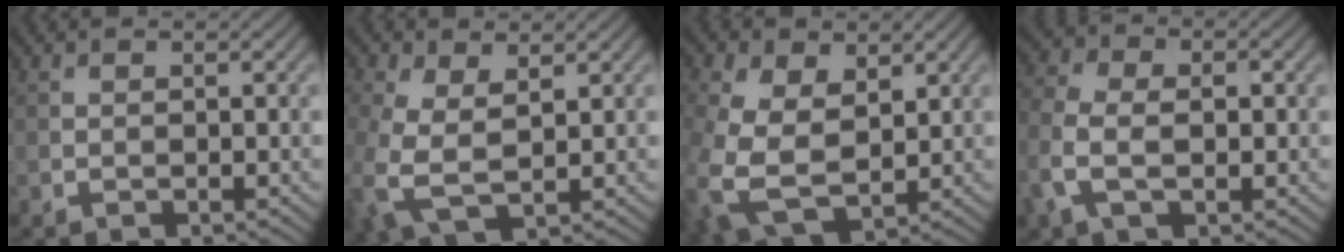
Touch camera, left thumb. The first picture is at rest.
{"total": 7.4, "force": [0.0, 4.5, 5.8], "torque": [-0.171, -0.011, 0.005]}
{"total": 10.9, "force": [-0.1, 7.4, 8.0], "torque": [-0.240, -0.019, 0.008]}
{"total": 7.4, "force": [-1.4, 4.7, 5.6], "torque": [-0.140, 0.002, -0.033]}